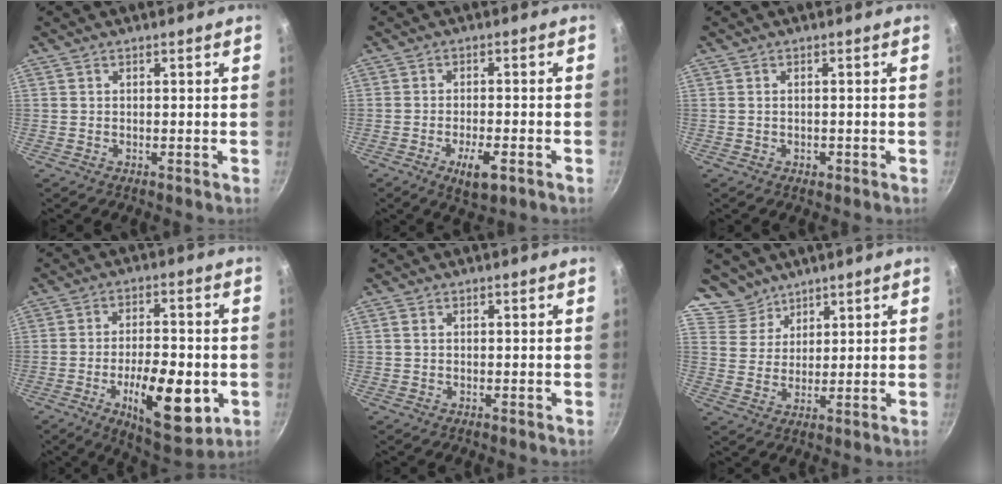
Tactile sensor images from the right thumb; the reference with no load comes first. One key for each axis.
{"total": 6.3, "fx": -2.8, "fy": 2.2, "fz": 5.2, "tx": -0.085, "ty": 0.008, "tz": -0.042}
{"total": 1.3, "fx": -0.4, "fy": 0.8, "fz": 0.9, "tx": -0.013, "ty": 0.002, "tz": -0.007}
{"total": 16.3, "fx": -4.6, "fy": 6.7, "fz": 14.1, "tx": -0.195, "ty": 0.007, "tz": -0.064}
{"total": 0.7, "fx": 0.1, "fy": 0.4, "fz": 0.5, "tx": -0.011, "ty": 0.001, "tz": 0.001}
{"total": 6.7, "fx": 5.2, "fy": 4.2, "fz": 0.0, "tx": 0.025, "ty": -0.019, "tz": 0.098}